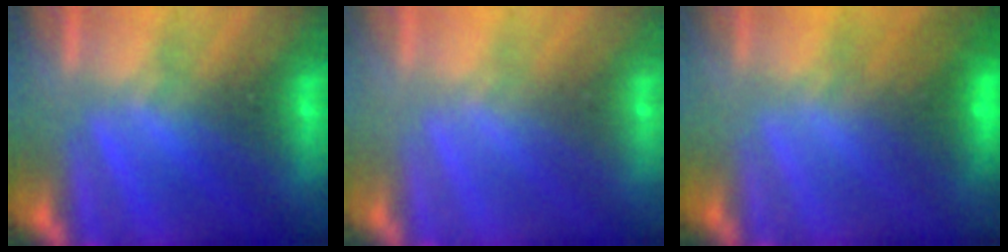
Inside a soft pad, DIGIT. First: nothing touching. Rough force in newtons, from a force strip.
{"total": 3.5}
{"total": 2.8}